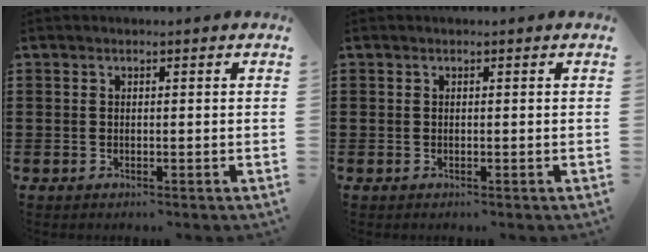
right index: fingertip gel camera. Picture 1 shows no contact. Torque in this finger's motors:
{"motor_torque": [0.00, 0.00, 0.00, 0.00]}